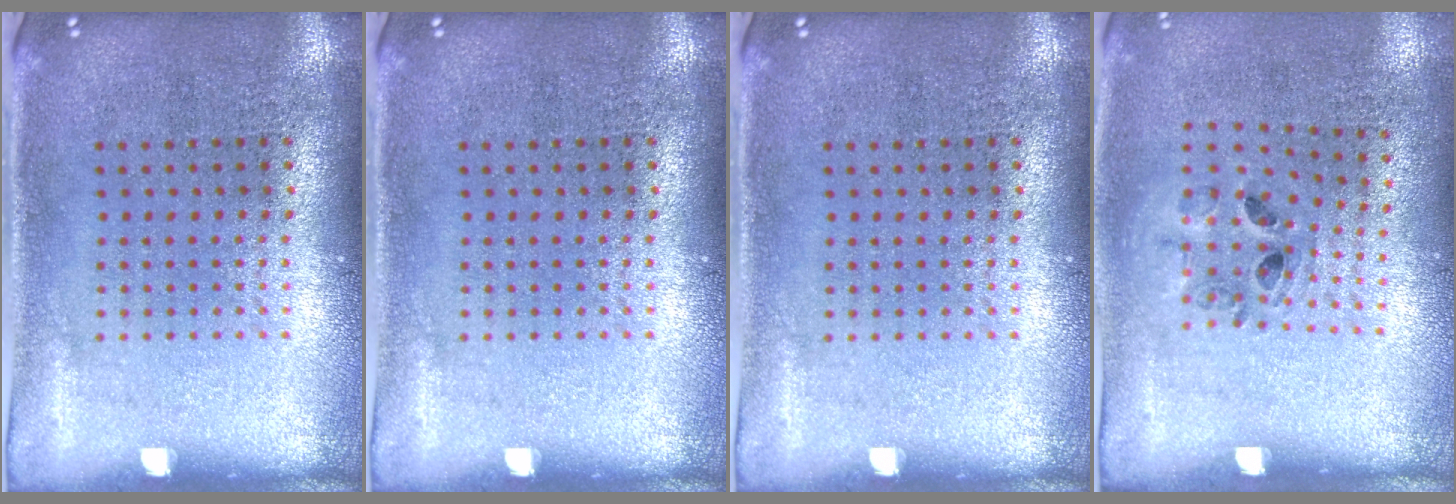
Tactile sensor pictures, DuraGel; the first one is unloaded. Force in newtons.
{"total": 0.0}
{"total": 0.0}
{"total": 0.9, "press": 0.8, "slide": 0.3}